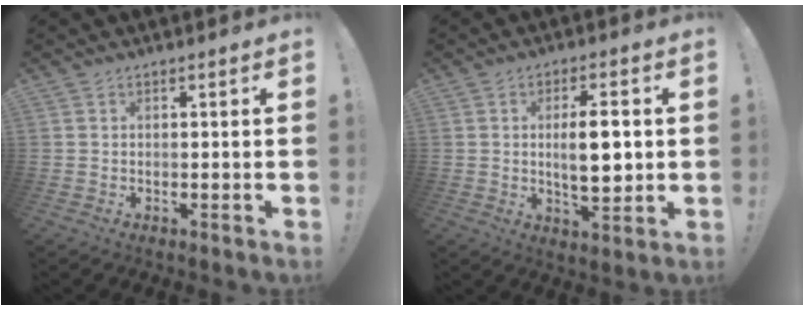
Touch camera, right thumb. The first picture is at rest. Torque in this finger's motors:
{"motor_torque": [1.22, 1.20, 1.09, -0.04, 0.05]}